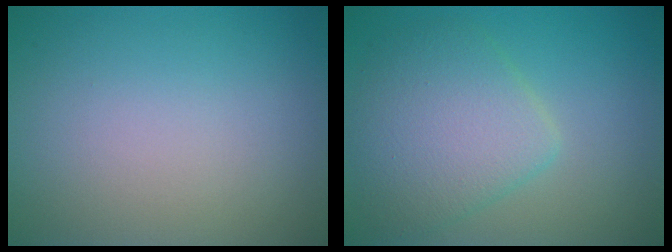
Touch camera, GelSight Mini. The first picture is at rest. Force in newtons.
{"total": 5.1, "press": 5.1, "slide": 0.1}